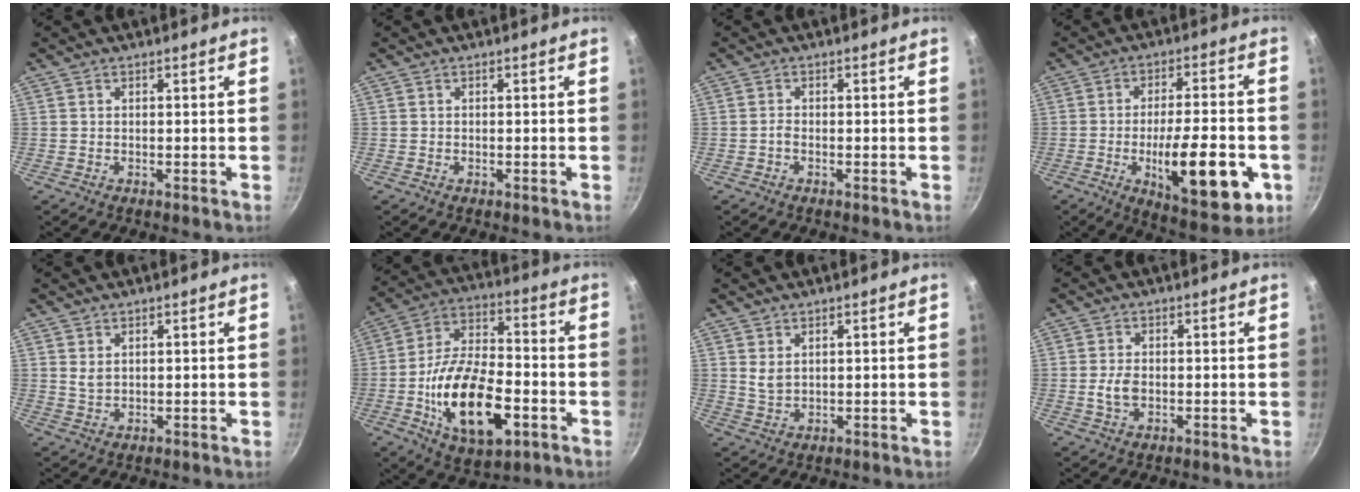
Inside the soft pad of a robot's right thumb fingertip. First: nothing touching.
{"total": 0.0}
{"total": 1.0, "force": [-0.6, 0.5, 0.6], "torque": [-0.015, 0.006, -0.014]}
{"total": 18.2, "force": [-5.3, 6.4, 16.2], "torque": [-0.218, 0.008, -0.072]}
{"total": 2.0, "force": [0.9, 1.2, 1.3], "torque": [-0.021, -0.005, 0.020]}
{"total": 20.5, "force": [-6.2, 10.5, 16.5], "torque": [-0.278, 0.027, -0.105]}
{"total": 2.7, "force": [1.2, 1.6, 1.8], "torque": [-0.031, -0.008, 0.028]}
{"total": 3.5, "force": [-0.5, 2.3, 2.7], "torque": [-0.048, 0.005, -0.010]}